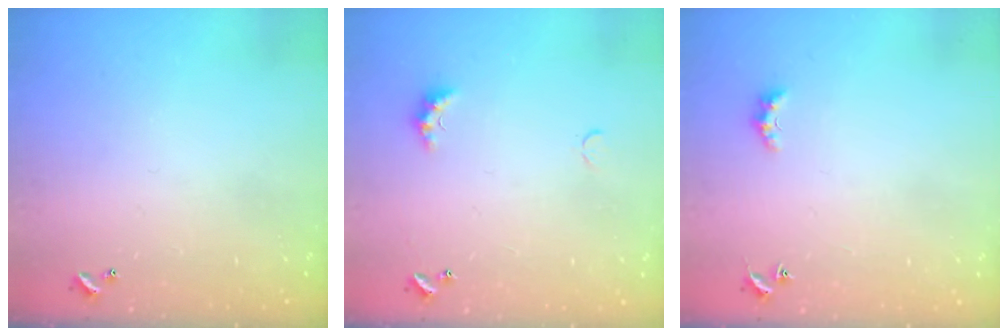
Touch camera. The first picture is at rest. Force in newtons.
{"total": 2.8, "press": 2.8, "slide": 0.7}
{"total": 2.4, "press": 2.3, "slide": 0.5}